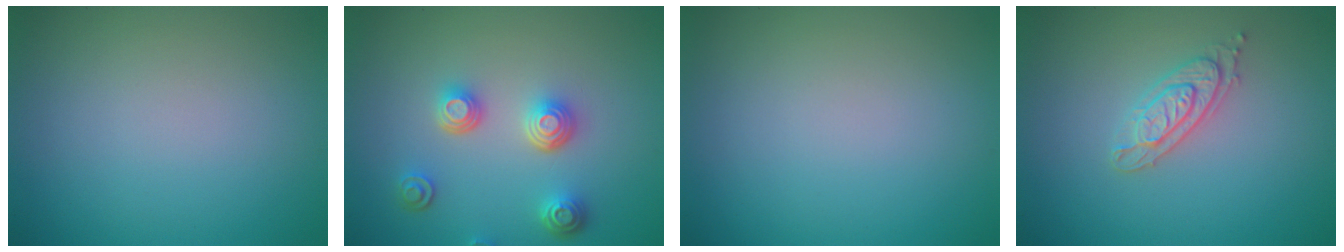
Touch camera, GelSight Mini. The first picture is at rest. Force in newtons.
{"total": 3.6, "press": 2.9, "slide": 2.1}
{"total": 0.0}
{"total": 2.4, "press": 2.2, "slide": 0.8}